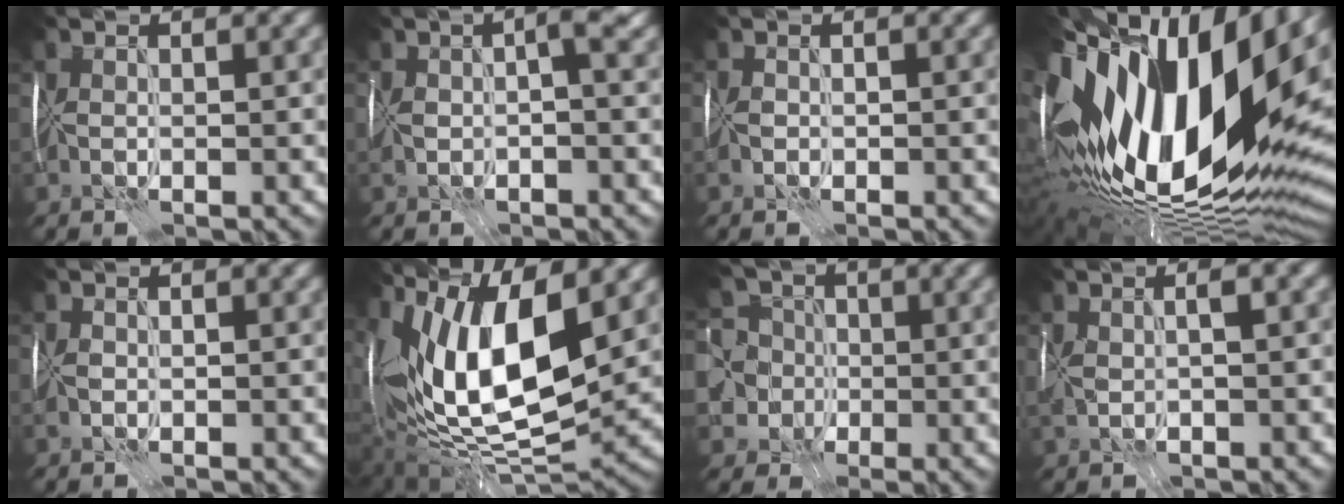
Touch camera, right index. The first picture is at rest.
{"total": 3.8, "force": [-0.1, 1.6, 3.4], "torque": [-0.067, 0.011, -0.011]}
{"total": 1.1, "force": [-0.6, 0.8, 0.6], "torque": [-0.013, 0.000, -0.017]}
{"total": 19.9, "force": [1.3, 9.0, 17.7], "torque": [-0.329, -0.010, 0.007]}
{"total": 1.1, "force": [-0.6, 0.7, 0.6], "torque": [-0.015, -0.001, -0.017]}
{"total": 15.2, "force": [4.1, 6.1, 13.3], "torque": [-0.230, 0.016, 0.072]}
{"total": 9.9, "force": [-2.0, 8.7, 4.2], "torque": [-0.079, 0.007, -0.078]}
{"total": 3.5, "force": [-0.2, 1.7, 3.1], "torque": [-0.067, 0.002, 0.001]}